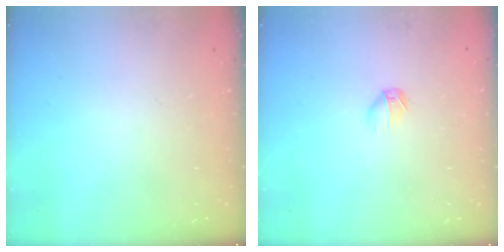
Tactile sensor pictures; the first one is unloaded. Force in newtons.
{"total": 3.7, "press": 3.6, "slide": 1.0}